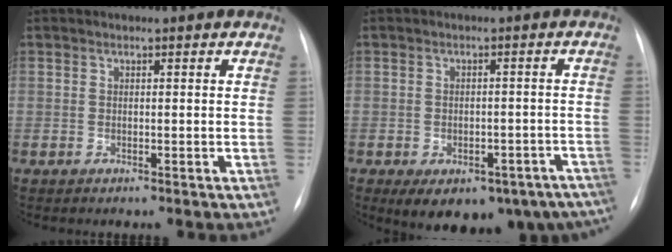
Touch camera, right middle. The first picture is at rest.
{"total": 17.5, "force": [-11.9, 9.6, 8.5], "torque": [-0.109, 0.012, -0.132]}